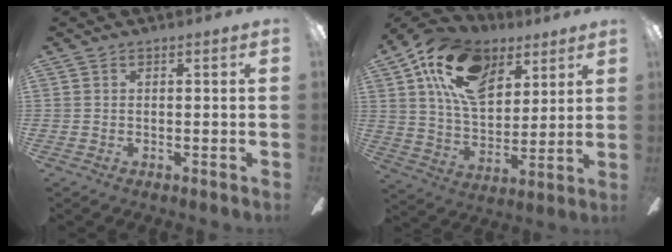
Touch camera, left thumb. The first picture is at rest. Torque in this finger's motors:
{"motor_torque": [0.37, 0.67, 1.40, -1.37, 0.50]}